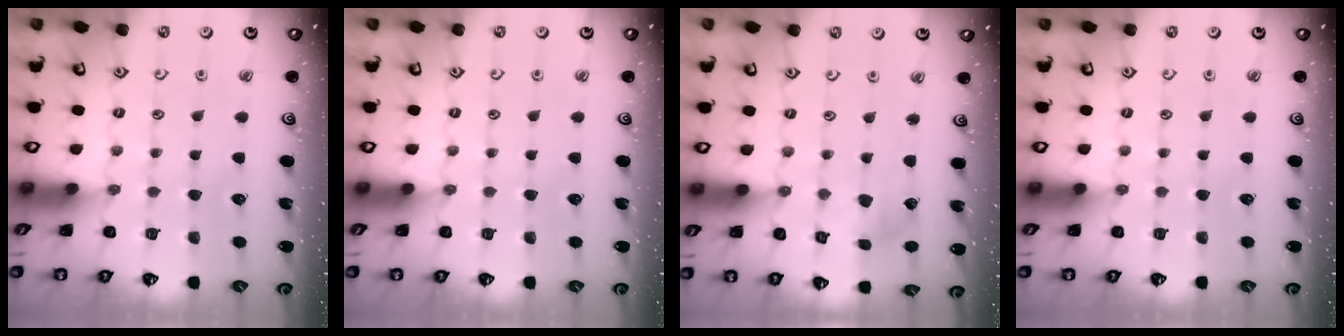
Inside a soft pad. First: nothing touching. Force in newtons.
{"total": 0.0}
{"total": 2.3, "press": 2.3, "slide": 0.2}
{"total": 0.0}